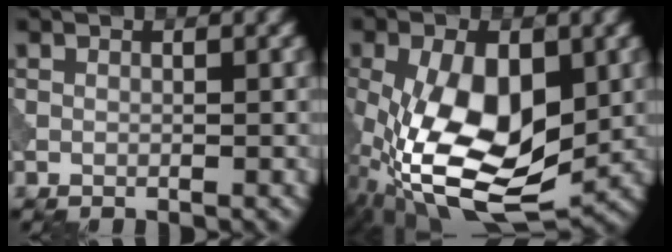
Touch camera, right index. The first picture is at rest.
{"total": 13.1, "force": [-2.7, 6.7, 11.0], "torque": [-0.214, -0.012, -0.046]}